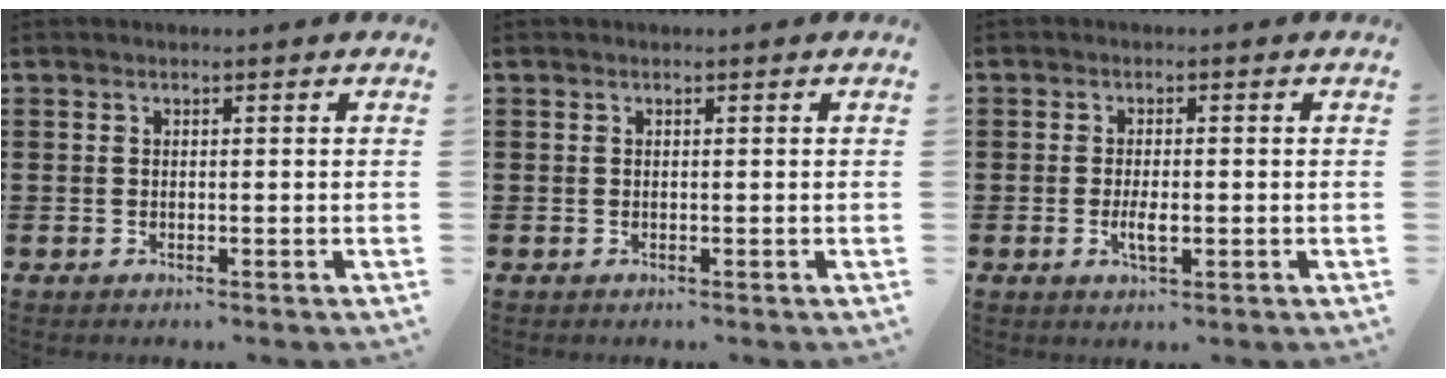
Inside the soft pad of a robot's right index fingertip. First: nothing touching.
{"total": 0.0}
{"total": 3.1, "force": [-0.8, 0.9, 2.9], "torque": [-0.057, -0.004, -0.015]}